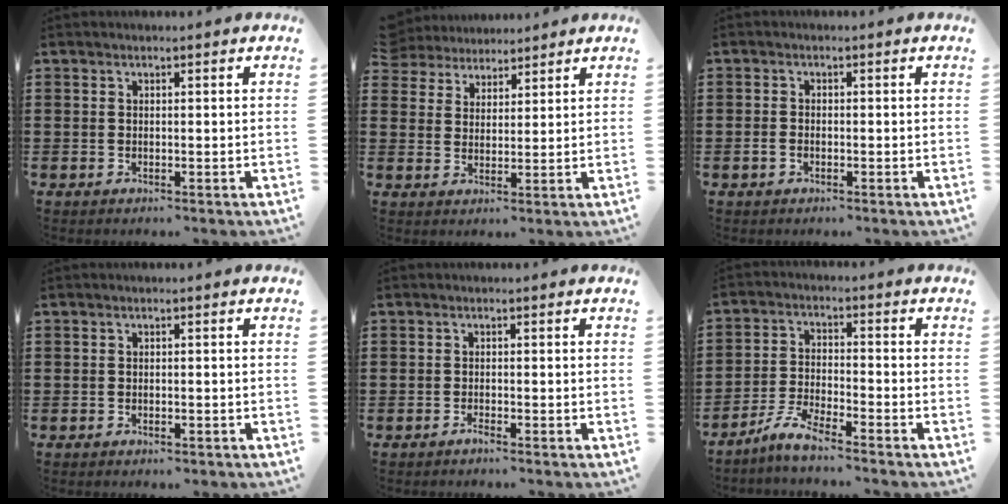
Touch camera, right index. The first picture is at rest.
{"total": 4.0, "force": [3.7, 1.5, -0.5], "torque": [-0.009, -0.005, 0.072]}
{"total": 1.2, "force": [-0.7, 0.7, 0.8], "torque": [-0.016, -0.002, -0.012]}
{"total": 0.8, "force": [-0.7, 0.1, 0.3], "torque": [-0.008, -0.004, -0.014]}
{"total": 0.6, "force": [-0.6, -0.1, 0.1], "torque": [-0.003, -0.004, -0.012]}
{"total": 5.3, "force": [-4.8, 0.0, 2.4], "torque": [-0.068, -0.012, -0.098]}